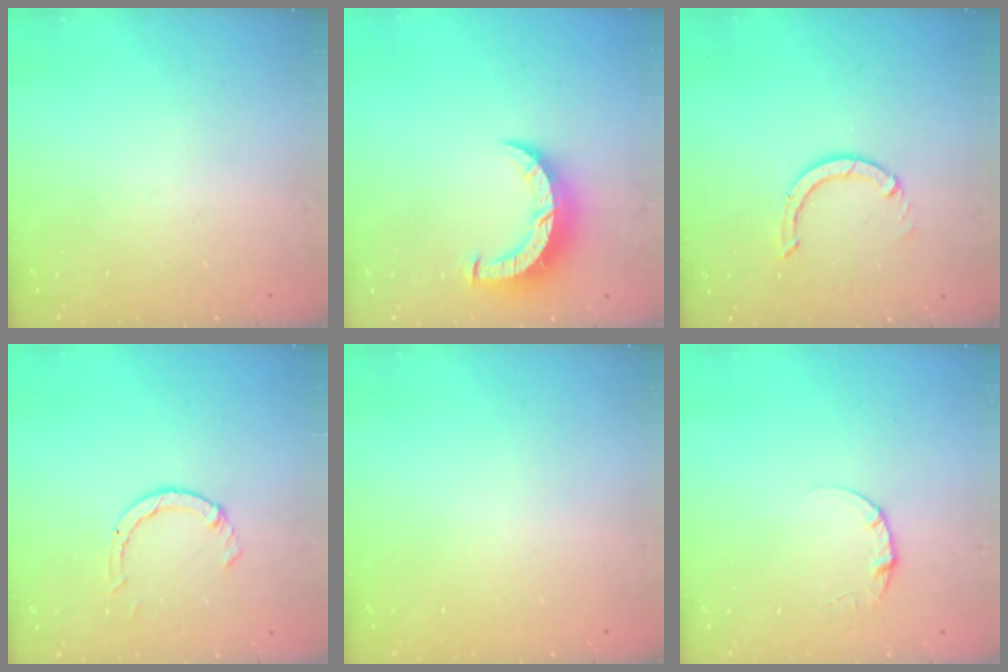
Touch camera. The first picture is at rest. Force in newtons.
{"total": 8.4, "press": 8.3, "slide": 1.0}
{"total": 3.7, "press": 3.7, "slide": 0.3}
{"total": 2.3, "press": 2.3, "slide": 0.3}
{"total": 2.4, "press": 2.4, "slide": 0.2}
{"total": 4.0, "press": 4.0, "slide": 0.4}